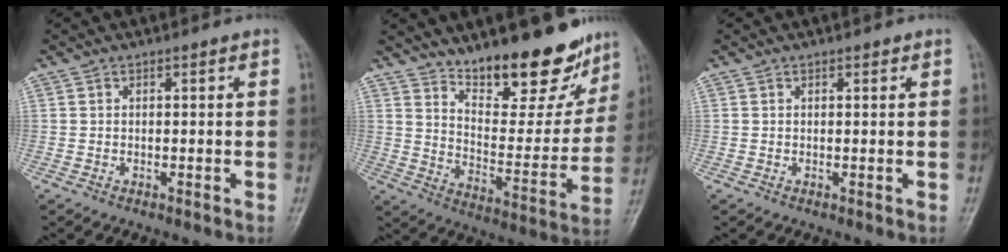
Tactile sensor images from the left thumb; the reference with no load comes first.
{"total": 18.7, "force": [14.1, 6.6, 10.3], "torque": [-0.096, -0.101, 0.221]}
{"total": 0.7, "force": [0.4, 0.3, 0.5], "torque": [-0.005, -0.001, 0.004]}